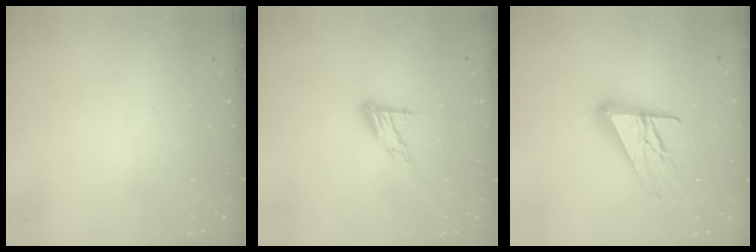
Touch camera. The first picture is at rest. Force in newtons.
{"total": 8.7, "press": 8.7, "slide": 0.7}
{"total": 13.8, "press": 13.8, "slide": 1.1}